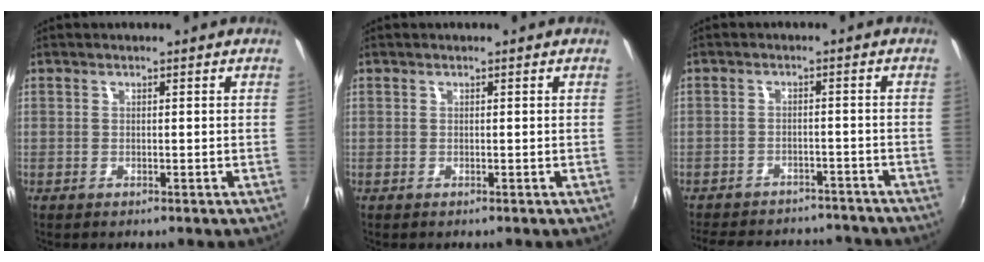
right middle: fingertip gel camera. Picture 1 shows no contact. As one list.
[{"total": 0.0}, {"total": 15.6, "force": [-13.2, 6.6, 5.0], "torque": [-0.121, 0.033, -0.169]}]